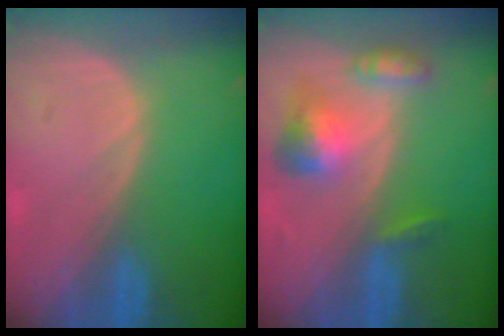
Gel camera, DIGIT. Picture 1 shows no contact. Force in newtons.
{"total": 6.5, "press": 6.0, "slide": 2.4}